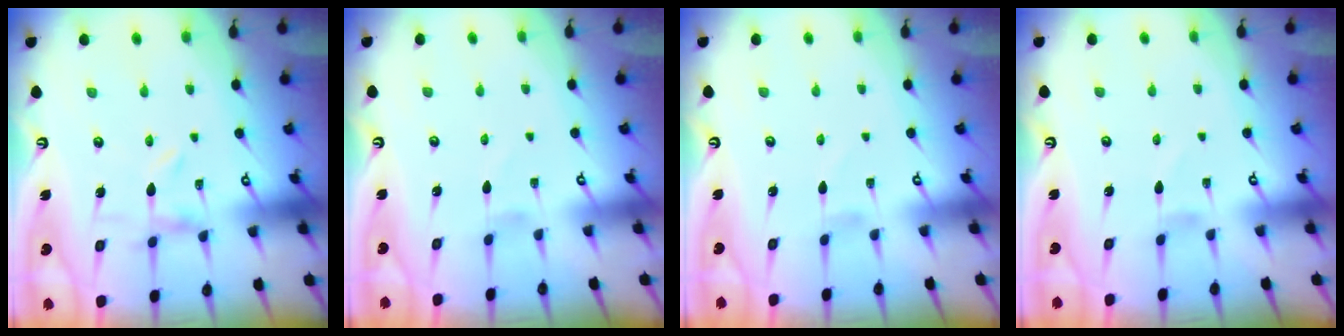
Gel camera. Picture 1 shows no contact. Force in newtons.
{"total": 1.3, "press": 1.3, "slide": 0.1}
{"total": 1.1, "press": 1.1, "slide": 0.1}
{"total": 0.7, "press": 0.7, "slide": 0.2}